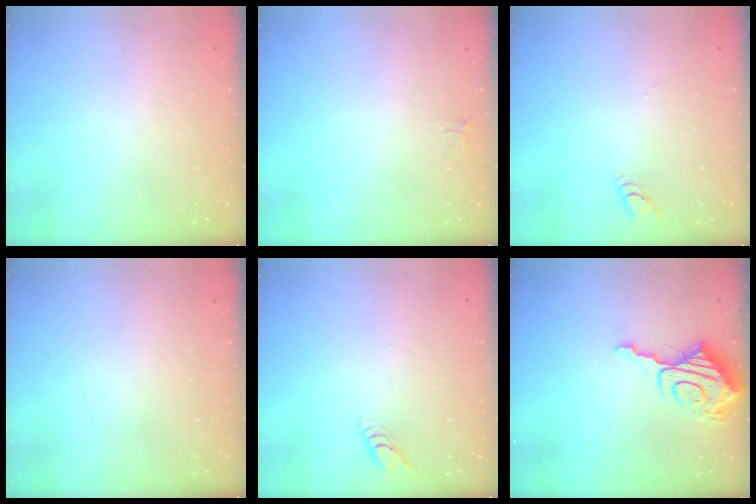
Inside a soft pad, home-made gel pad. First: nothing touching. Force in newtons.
{"total": 2.9, "press": 2.9, "slide": 0.2}
{"total": 2.8, "press": 2.8, "slide": 0.3}
{"total": 0.0}
{"total": 3.7, "press": 3.7, "slide": 0.3}
{"total": 12.2, "press": 12.1, "slide": 1.5}